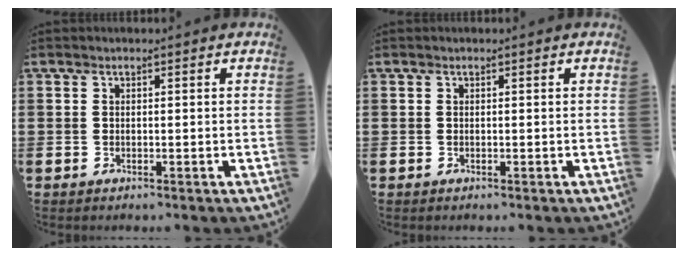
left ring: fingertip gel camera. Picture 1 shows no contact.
{"total": 0.0}